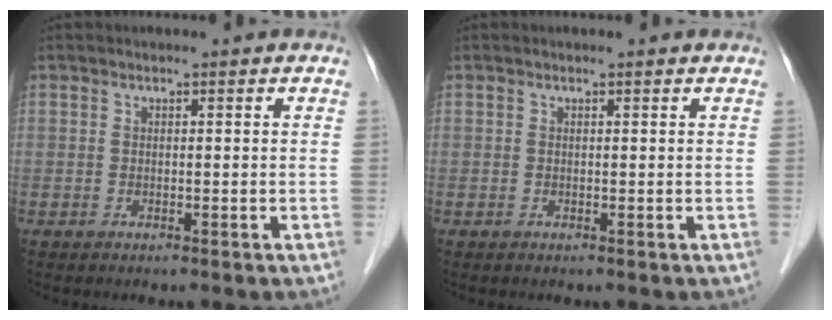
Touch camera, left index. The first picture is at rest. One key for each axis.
{"total": 0.0}